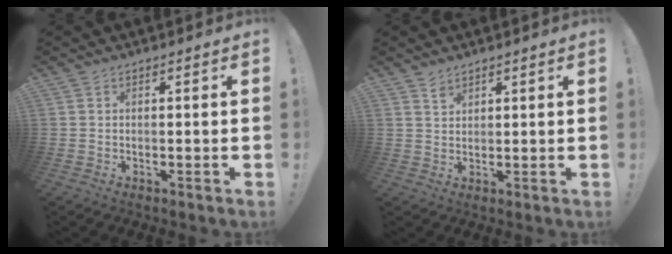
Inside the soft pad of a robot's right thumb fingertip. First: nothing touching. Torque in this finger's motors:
{"motor_torque": [-0.02, -0.14, -0.01, -0.14, 0.00]}